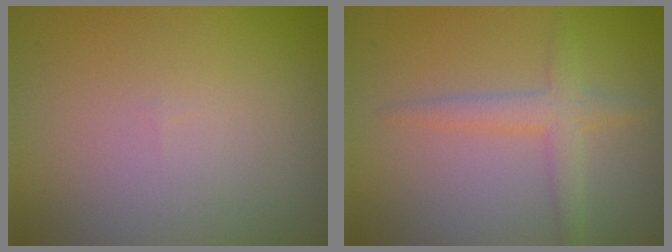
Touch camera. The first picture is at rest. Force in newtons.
{"total": 2.7, "press": 2.7, "slide": 0.2}